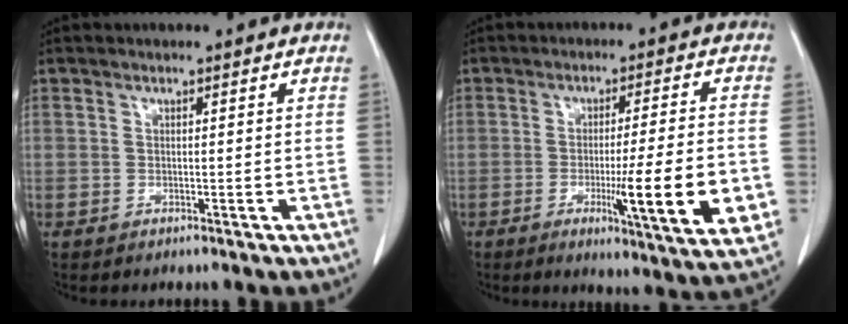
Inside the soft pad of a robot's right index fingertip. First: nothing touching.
{"total": 13.4, "force": [-3.4, 0.0, 13.0], "torque": [-0.178, -0.027, -0.050]}